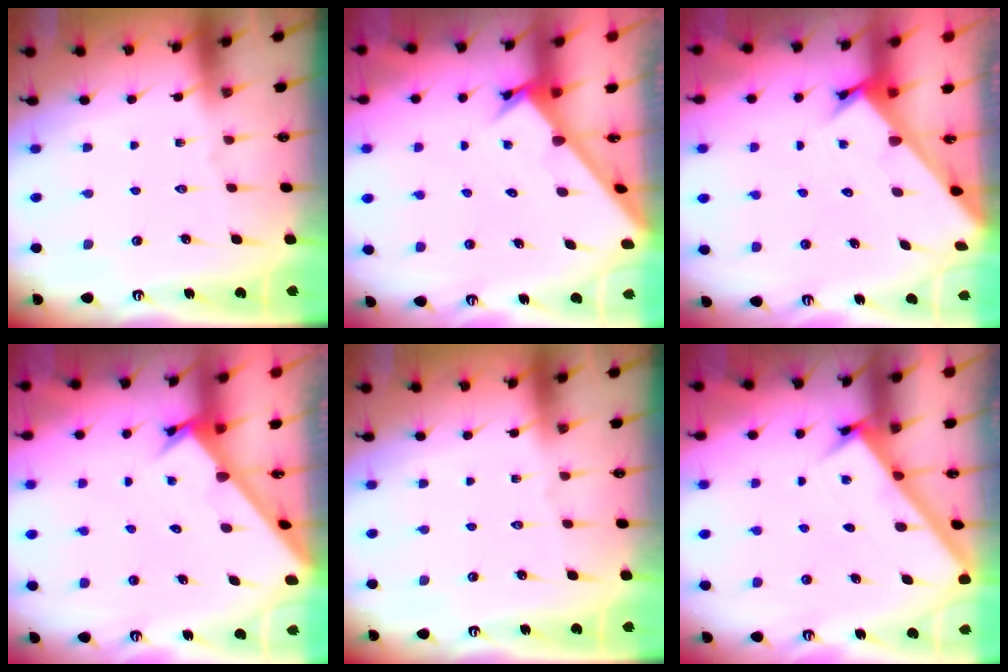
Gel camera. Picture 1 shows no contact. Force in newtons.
{"total": 2.5, "press": 2.5, "slide": 0.3}
{"total": 2.5, "press": 2.5, "slide": 0.2}
{"total": 2.5, "press": 2.5, "slide": 0.3}
{"total": 0.0}
{"total": 3.0, "press": 3.0, "slide": 0.2}